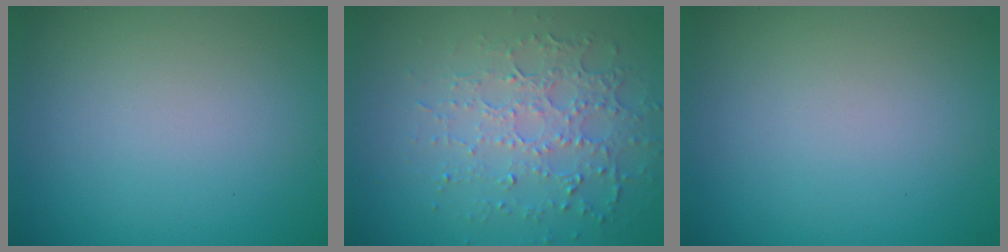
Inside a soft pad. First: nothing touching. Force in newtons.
{"total": 5.0, "press": 3.5, "slide": 3.6}
{"total": 0.0}